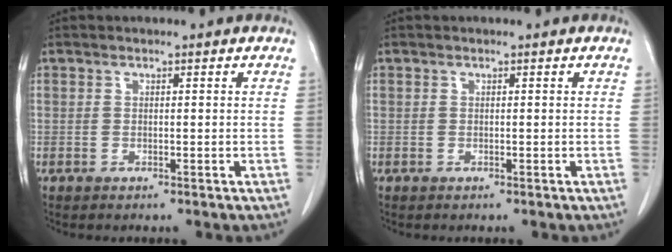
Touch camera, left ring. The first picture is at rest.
{"total": 0.0}